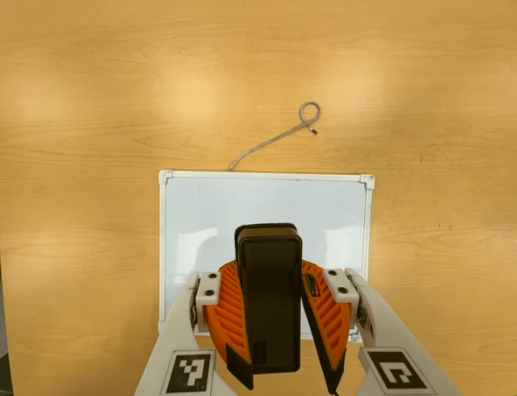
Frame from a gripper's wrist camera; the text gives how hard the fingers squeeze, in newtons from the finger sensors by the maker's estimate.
{"total": 10.4, "left": 10.1, "right": 10.8}